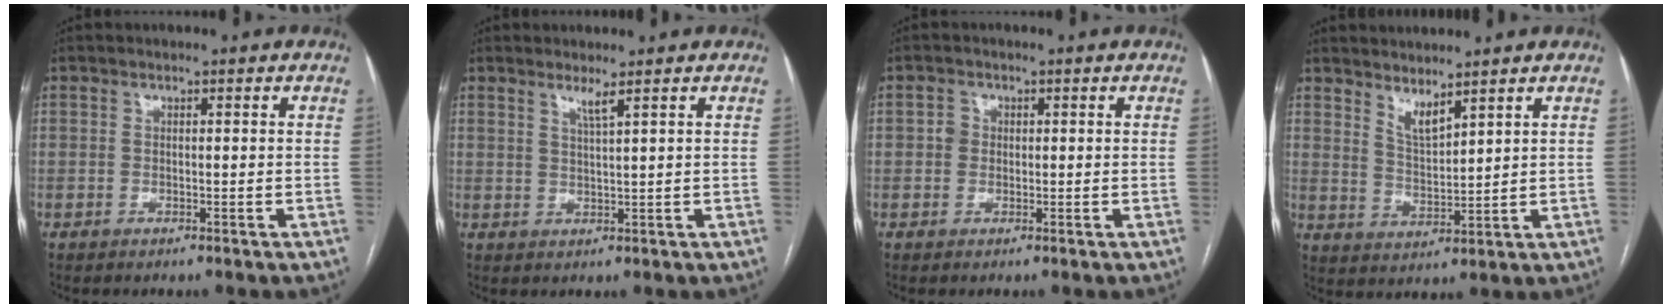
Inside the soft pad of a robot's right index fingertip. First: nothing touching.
{"total": 1.9, "force": [1.5, -0.5, 1.1], "torque": [-0.030, -0.011, 0.033]}
{"total": 1.6, "force": [0.3, 1.5, 0.5], "torque": [-0.011, 0.006, 0.007]}
{"total": 4.0, "force": [3.4, 0.5, 2.1], "torque": [-0.045, -0.017, 0.073]}